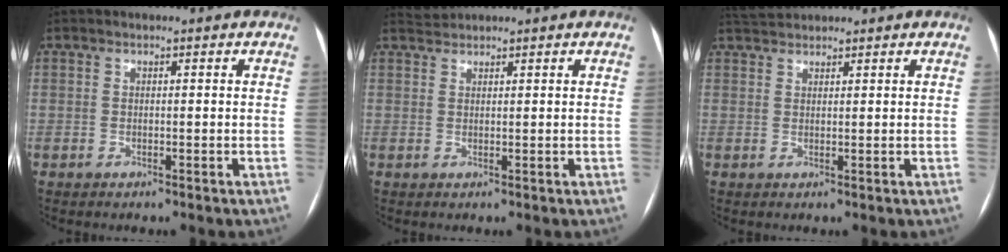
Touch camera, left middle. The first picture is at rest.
{"total": 1.5, "force": [1.4, -0.2, -0.4], "torque": [-0.003, 0.011, 0.035]}
{"total": 3.2, "force": [3.1, 0.4, 0.5], "torque": [-0.015, 0.023, 0.061]}